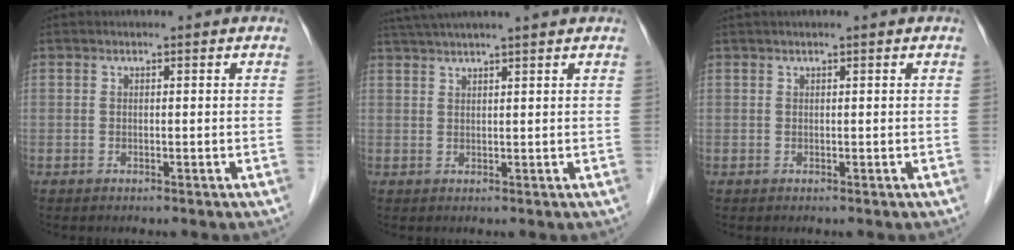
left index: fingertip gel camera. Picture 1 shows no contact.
{"total": 9.9, "force": [8.6, -0.6, 4.9], "torque": [-0.081, 0.037, 0.120]}
{"total": 1.4, "force": [1.1, -0.2, 0.8], "torque": [-0.013, 0.019, 0.023]}